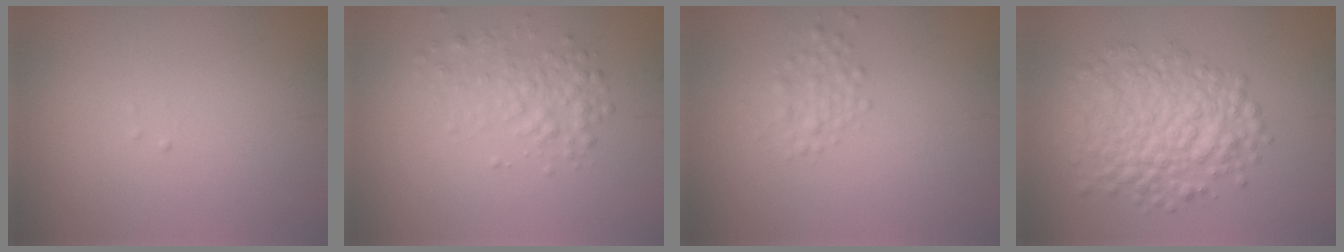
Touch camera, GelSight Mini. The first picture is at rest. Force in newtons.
{"total": 2.5, "press": 2.5, "slide": 0.1}
{"total": 1.7, "press": 1.7, "slide": 0.0}
{"total": 5.9, "press": 5.9, "slide": 0.2}